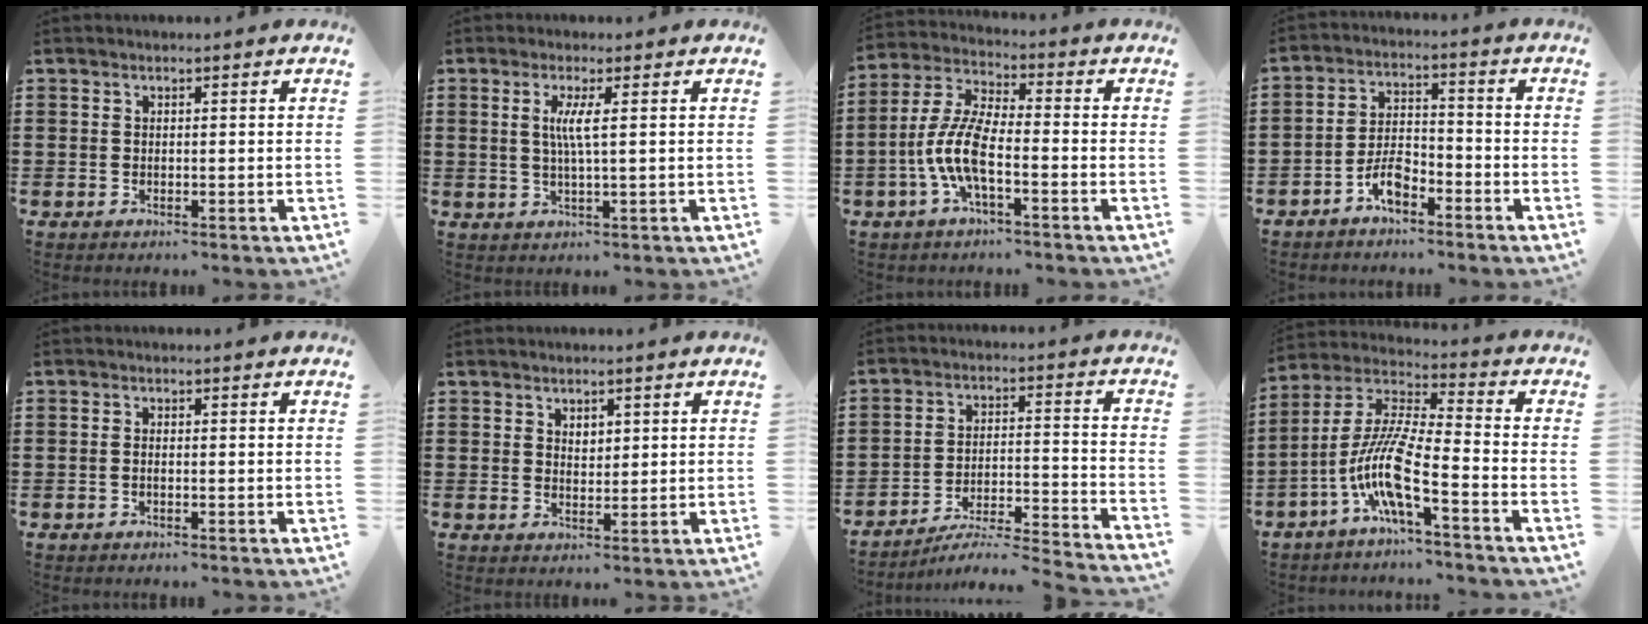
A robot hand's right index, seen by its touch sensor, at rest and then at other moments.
{"total": 3.6, "force": [0.6, -0.2, 3.5], "torque": [-0.071, -0.006, 0.008]}
{"total": 8.4, "force": [-3.0, 2.2, 7.5], "torque": [-0.190, -0.020, -0.065]}
{"total": 5.4, "force": [-3.5, 2.1, 3.5], "torque": [-0.080, 0.004, -0.070]}
{"total": 0.7, "force": [-0.3, -0.1, 0.6], "torque": [-0.012, -0.007, -0.004]}
{"total": 1.8, "force": [1.3, 1.1, 0.5], "torque": [-0.012, 0.004, 0.025]}
{"total": 4.2, "force": [-4.0, -0.3, 1.5], "torque": [-0.033, -0.022, -0.085]}
{"total": 10.4, "force": [-5.6, 0.8, 8.8], "torque": [-0.216, -0.034, -0.123]}